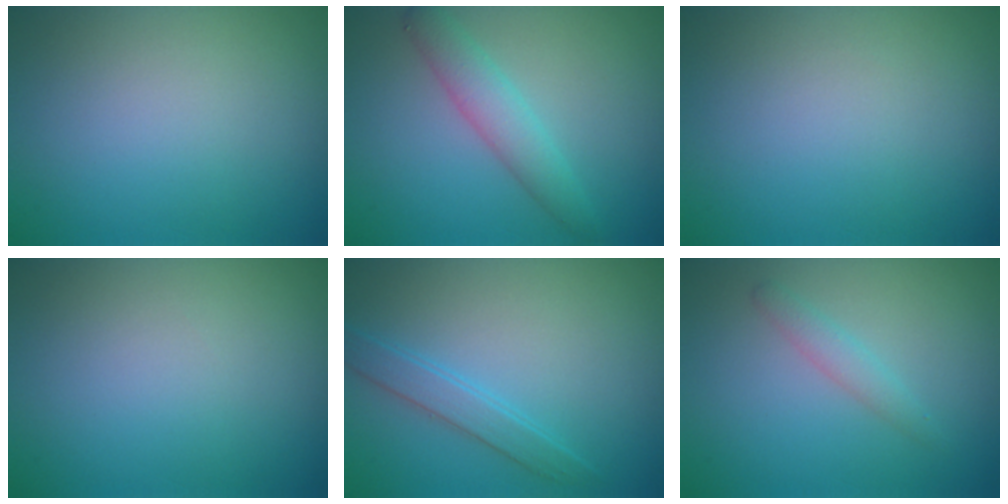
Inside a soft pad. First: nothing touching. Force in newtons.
{"total": 2.8, "press": 2.8, "slide": 0.1}
{"total": 0.0}
{"total": 0.0}
{"total": 2.2, "press": 2.1, "slide": 0.2}
{"total": 1.4, "press": 1.4, "slide": 0.0}